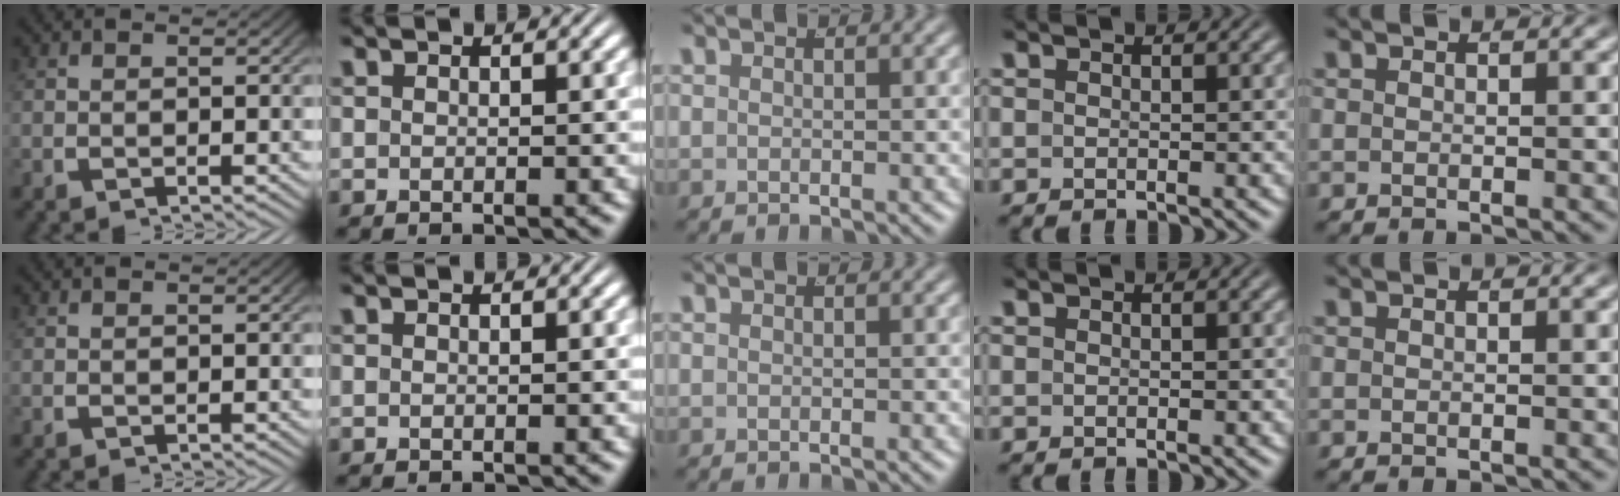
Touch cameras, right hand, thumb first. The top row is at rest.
{}